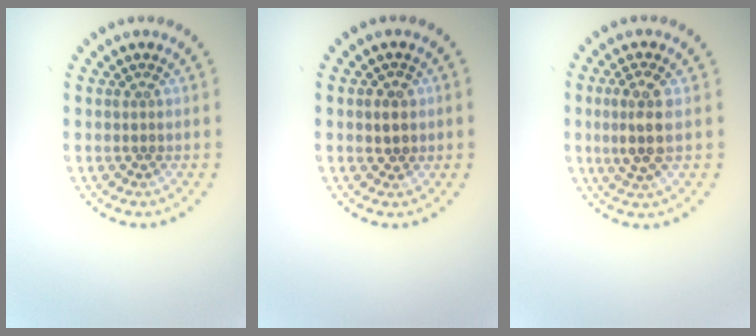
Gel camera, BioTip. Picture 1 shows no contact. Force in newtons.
{"total": 1.3, "press": 1.2, "slide": 0.4}
{"total": 3.1, "press": 2.9, "slide": 1.1}